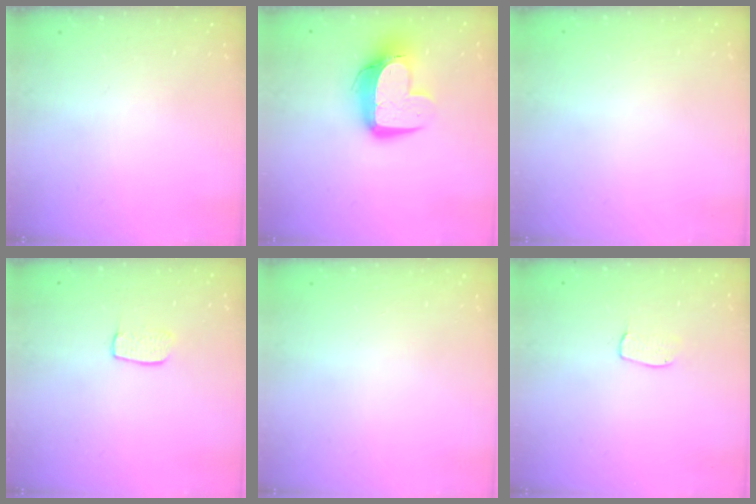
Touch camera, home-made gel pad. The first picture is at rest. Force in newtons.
{"total": 12.9, "press": 12.9, "slide": 1.1}
{"total": 0.0}
{"total": 5.6, "press": 5.6, "slide": 0.2}
{"total": 0.0}
{"total": 5.8, "press": 5.8, "slide": 0.2}